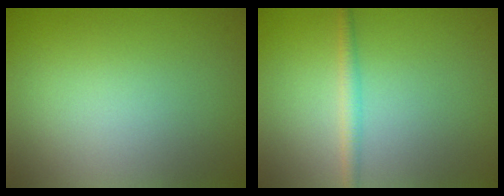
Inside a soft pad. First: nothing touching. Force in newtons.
{"total": 1.7, "press": 1.7, "slide": 0.1}